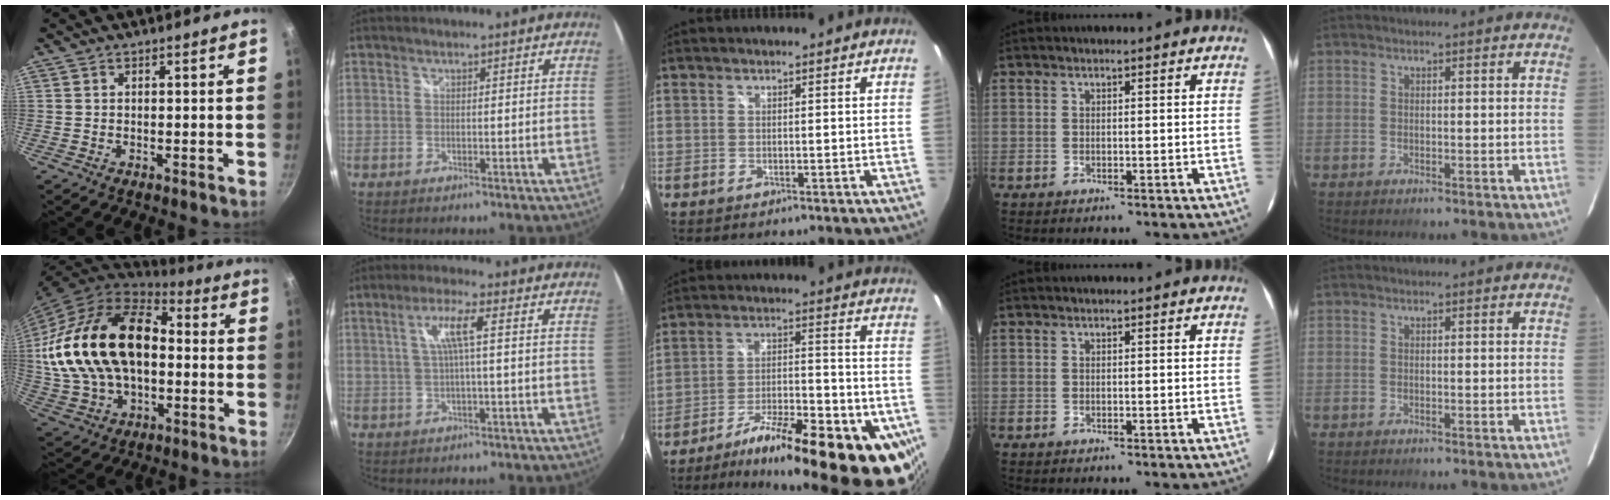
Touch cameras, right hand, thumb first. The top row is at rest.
{"thumb": {"total": 27.3, "force": [0.9, 17.6, 20.9], "torque": [-0.391, 0.038, 0.020]}, "index": {"total": 5.2, "force": [0.7, 0.1, 5.1], "torque": [-0.100, 0.003, 0.016]}, "middle": {"total": 26.4, "force": [-15.8, 7.1, 19.9], "torque": [-0.301, -0.033, -0.227]}}